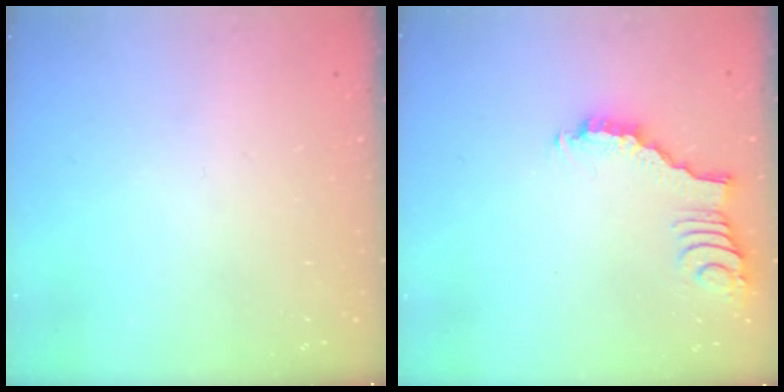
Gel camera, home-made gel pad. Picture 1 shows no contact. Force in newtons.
{"total": 2.5, "press": 2.4, "slide": 0.4}